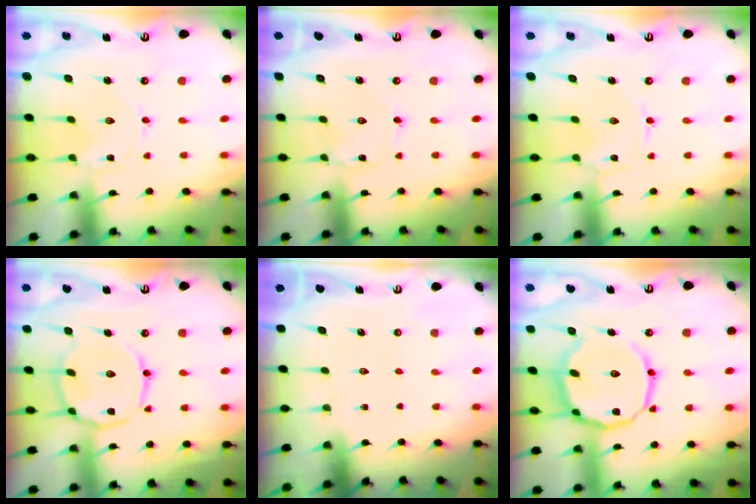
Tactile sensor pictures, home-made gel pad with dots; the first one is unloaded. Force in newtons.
{"total": 1.4, "press": 1.4, "slide": 0.1}
{"total": 0.0}
{"total": 10.4, "press": 10.4, "slide": 0.6}
{"total": 0.0}
{"total": 17.1, "press": 17.1, "slide": 1.2}